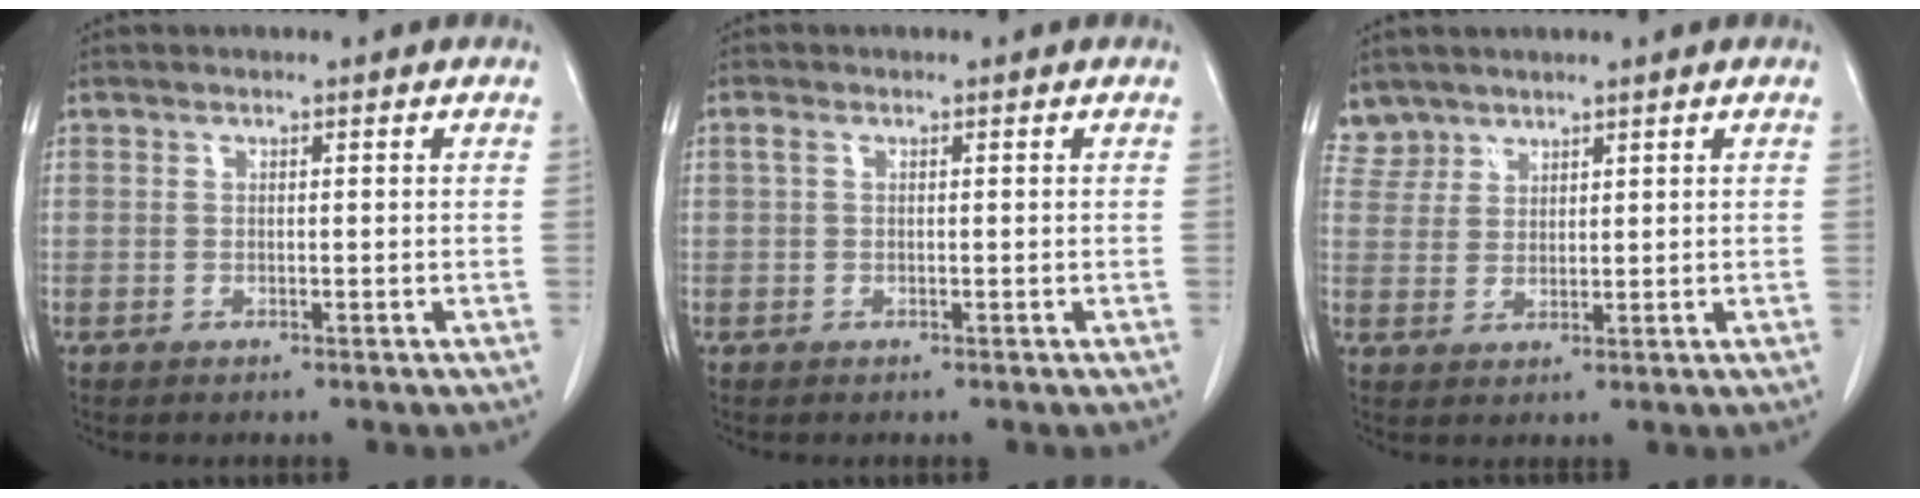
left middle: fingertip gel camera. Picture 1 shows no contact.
{"total": 0.9, "force": [0.3, 0.4, 0.7], "torque": [-0.017, 0.010, 0.003]}
{"total": 4.0, "force": [3.4, 2.0, -0.6], "torque": [0.018, 0.005, 0.070]}